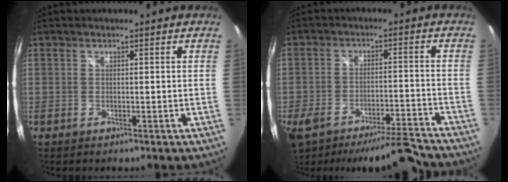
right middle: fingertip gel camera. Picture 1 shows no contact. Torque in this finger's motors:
{"motor_torque": [1.07, -1.07, 0.46, 0.09]}